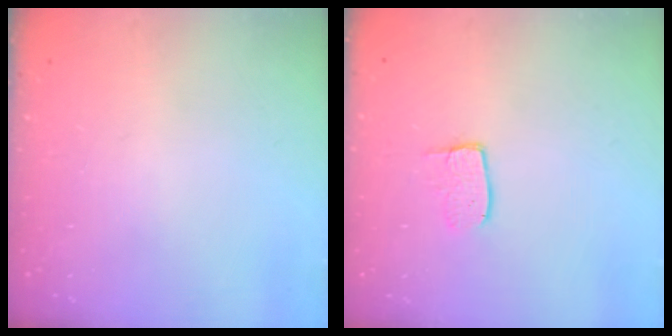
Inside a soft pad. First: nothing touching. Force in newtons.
{"total": 4.2, "press": 4.2, "slide": 0.3}